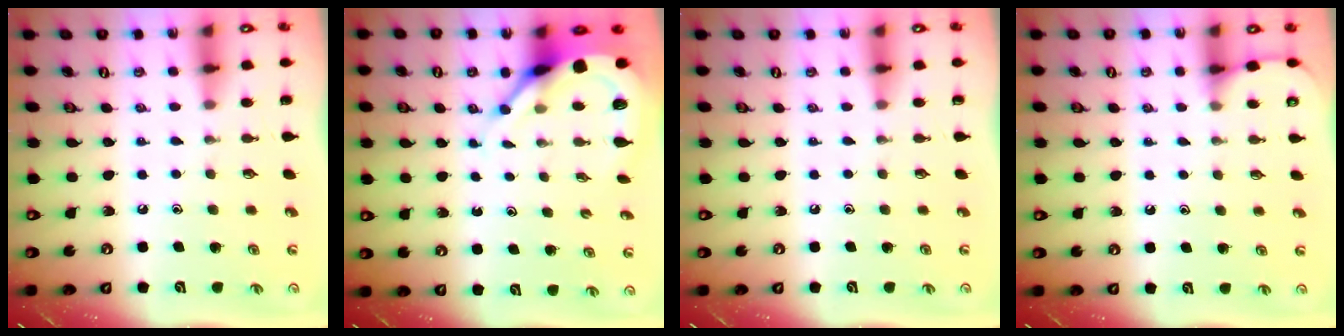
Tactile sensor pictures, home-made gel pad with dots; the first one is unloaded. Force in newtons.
{"total": 8.1, "press": 8.0, "slide": 0.9}
{"total": 0.0}
{"total": 4.3, "press": 4.2, "slide": 0.5}